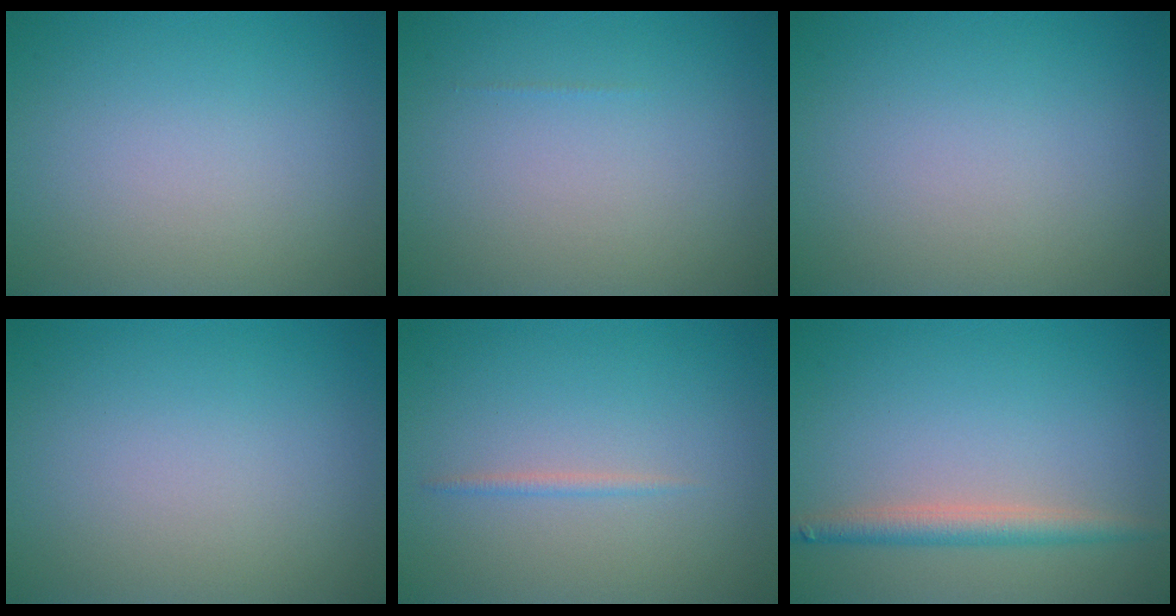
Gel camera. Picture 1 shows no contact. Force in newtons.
{"total": 0.0}
{"total": 0.0}
{"total": 0.0}
{"total": 0.7, "press": 0.7, "slide": 0.1}
{"total": 2.6, "press": 2.6, "slide": 0.1}